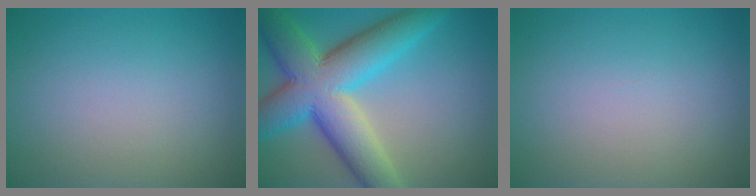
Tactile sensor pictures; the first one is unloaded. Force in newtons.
{"total": 11.5, "press": 11.5, "slide": 0.4}
{"total": 0.0}